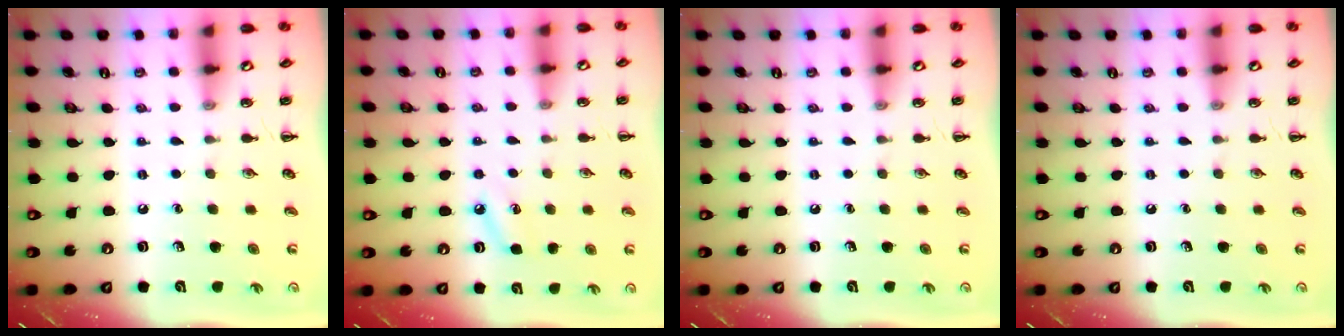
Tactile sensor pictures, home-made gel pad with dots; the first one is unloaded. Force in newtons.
{"total": 4.5, "press": 4.3, "slide": 1.4}
{"total": 0.0}
{"total": 0.0}